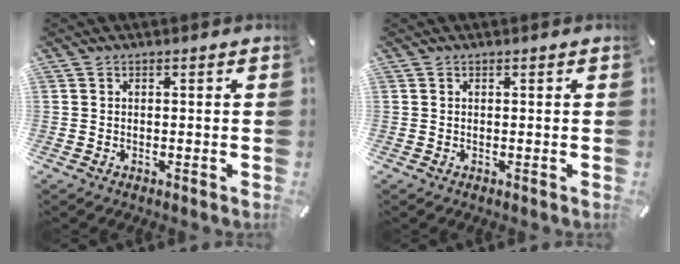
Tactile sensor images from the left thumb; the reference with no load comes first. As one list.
[{"total": 0.0}]